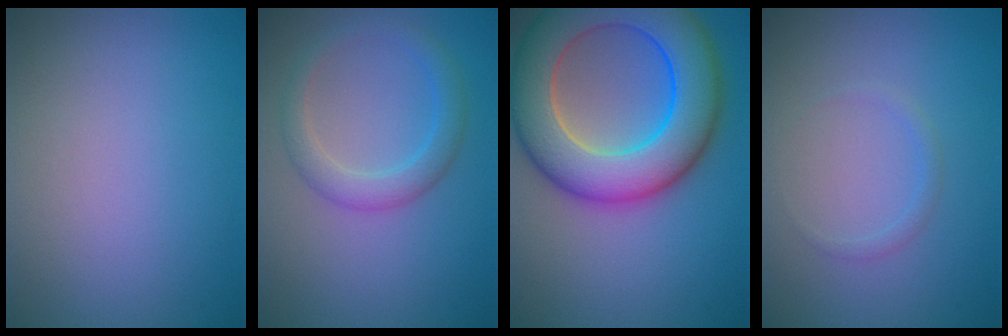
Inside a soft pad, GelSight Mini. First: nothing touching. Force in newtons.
{"total": 2.8, "press": 2.8, "slide": 0.1}
{"total": 11.9, "press": 11.9, "slide": 0.5}
{"total": 0.8, "press": 0.8, "slide": 0.0}